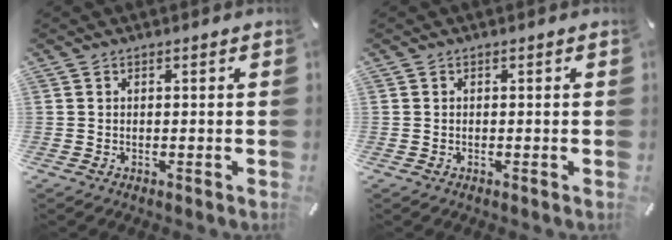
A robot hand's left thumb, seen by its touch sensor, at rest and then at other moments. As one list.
[{"total": 0.0}]